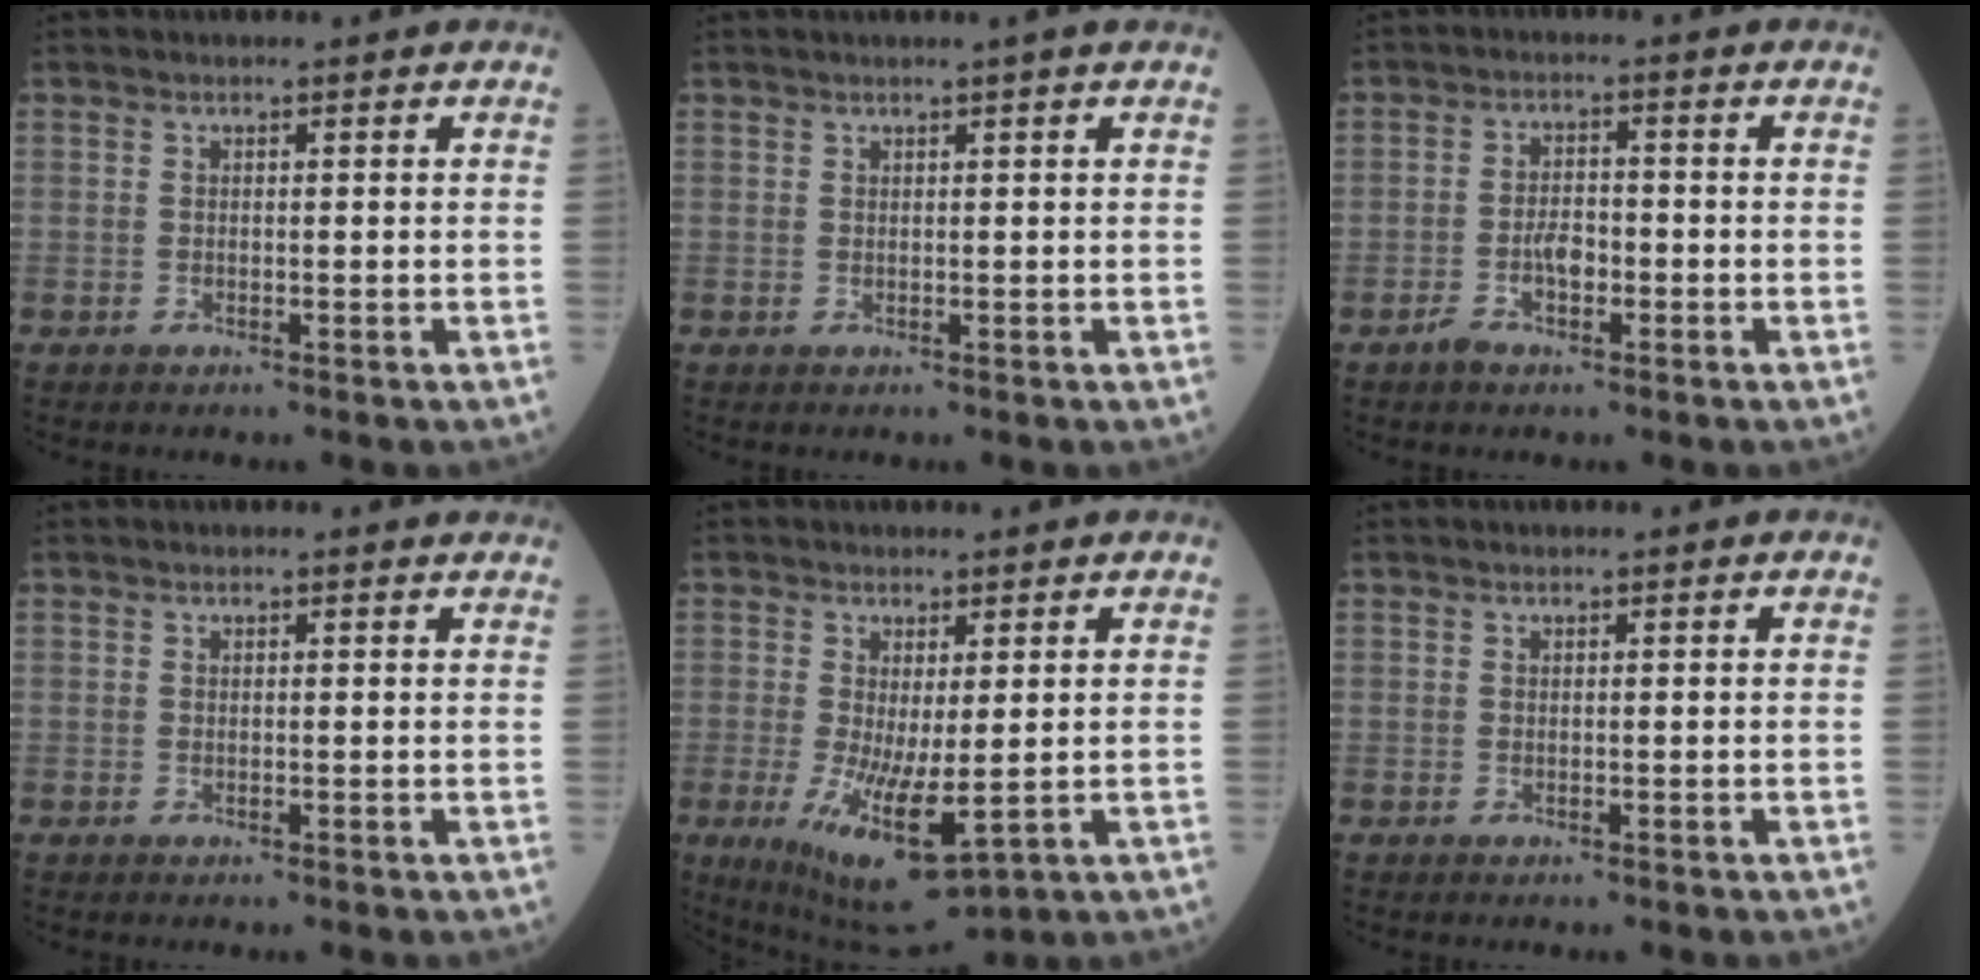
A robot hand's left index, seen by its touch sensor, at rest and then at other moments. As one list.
[{"total": 0.6, "force": [0.3, -0.3, 0.4], "torque": [-0.013, -0.005, 0.010]}, {"total": 3.9, "force": [-1.9, 1.8, 2.9], "torque": [-0.060, 0.005, -0.035]}, {"total": 0.6, "force": [0.6, 0.1, 0.0], "torque": [-0.005, -0.006, -0.003]}, {"total": 9.7, "force": [-1.8, 2.5, 9.2], "torque": [-0.168, -0.033, -0.014]}, {"total": 0.0}]